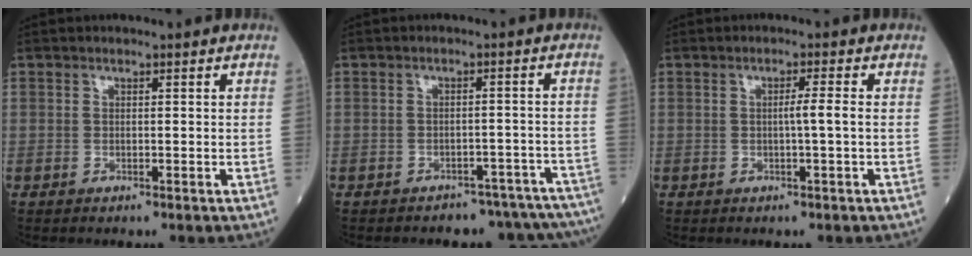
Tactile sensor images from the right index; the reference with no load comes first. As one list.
[{"total": 11.7, "force": [-10.8, 4.0, 1.7], "torque": [-0.003, 0.029, -0.115]}, {"total": 2.0, "force": [-0.2, -0.5, 2.0], "torque": [-0.035, 0.000, -0.005]}]